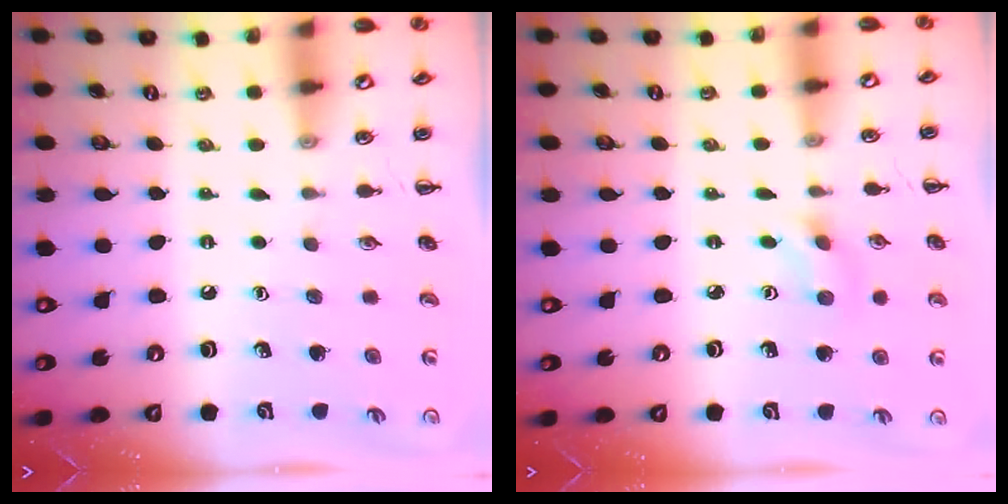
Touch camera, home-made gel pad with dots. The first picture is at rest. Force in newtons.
{"total": 2.3, "press": 2.1, "slide": 0.9}